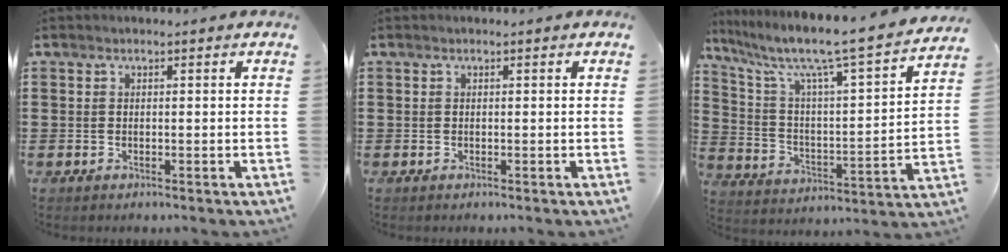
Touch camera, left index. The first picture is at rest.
{"total": 0.0}
{"total": 8.3, "force": [6.7, 0.3, 4.9], "torque": [-0.125, -0.058, 0.100]}